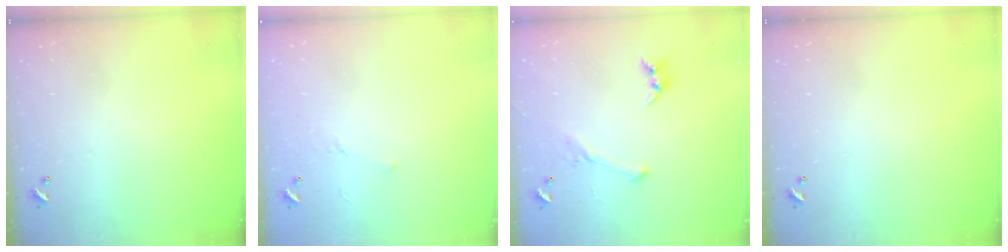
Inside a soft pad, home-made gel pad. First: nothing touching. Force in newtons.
{"total": 7.0, "press": 7.0, "slide": 0.7}
{"total": 2.8, "press": 2.6, "slide": 1.0}
{"total": 0.0}